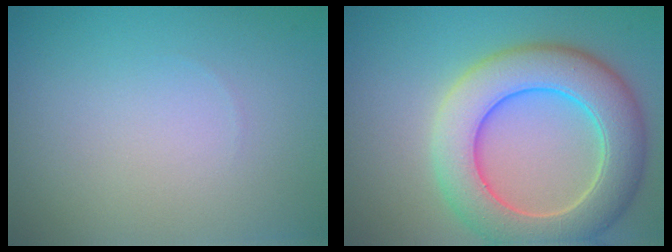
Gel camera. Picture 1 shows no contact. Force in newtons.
{"total": 8.7, "press": 8.7, "slide": 0.5}